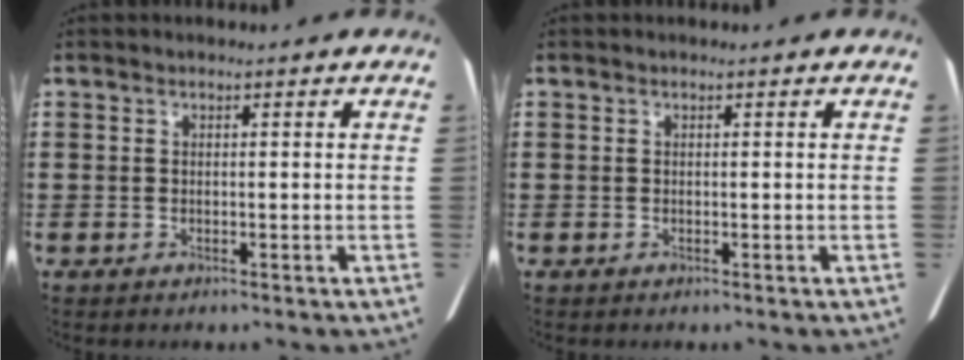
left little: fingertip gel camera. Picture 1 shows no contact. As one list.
[{"total": 0.0}]